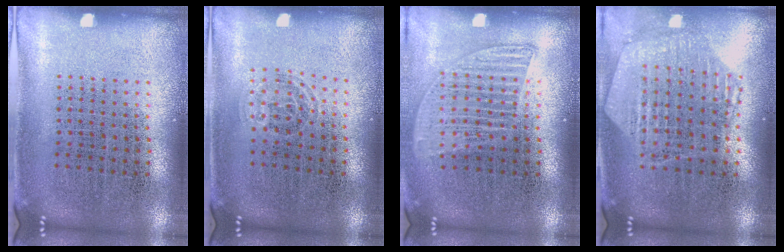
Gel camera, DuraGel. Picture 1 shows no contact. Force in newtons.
{"total": 0.9, "press": 0.7, "slide": 0.6}
{"total": 1.2, "press": 1.1, "slide": 0.5}
{"total": 1.2, "press": 1.2, "slide": 0.2}